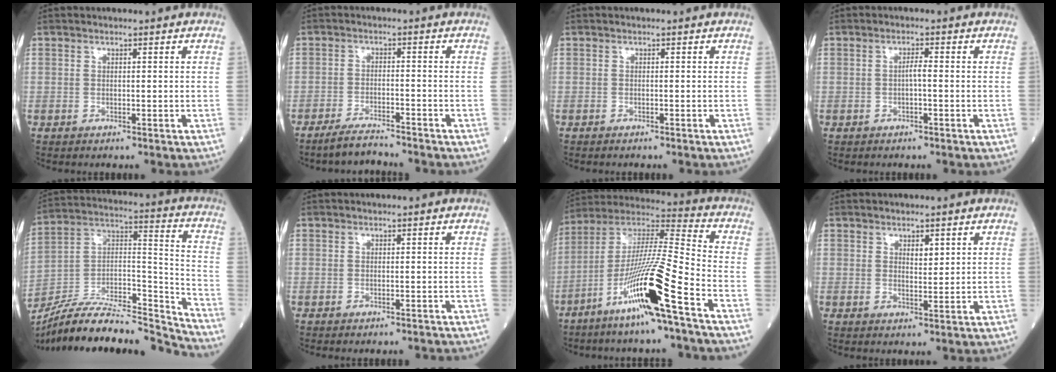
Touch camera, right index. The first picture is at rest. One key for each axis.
{"total": 4.6, "fx": -4.4, "fy": 0.0, "fz": 1.4, "tx": -0.026, "ty": -0.016, "tz": -0.078}
{"total": 0.9, "fx": -0.9, "fy": 0.1, "fz": 0.4, "tx": -0.006, "ty": -0.002, "tz": -0.012}
{"total": 1.4, "fx": -0.3, "fy": 0.1, "fz": 1.4, "tx": -0.023, "ty": 0.003, "tz": -0.007}
{"total": 23.6, "fx": -22.0, "fy": 1.8, "fz": 8.1, "tx": -0.131, "ty": 0.028, "tz": -0.365}
{"total": 2.8, "fx": -2.6, "fy": 0.6, "fz": 0.6, "tx": -0.006, "ty": -0.006, "tz": -0.034}
{"total": 16.8, "fx": -8.4, "fy": -0.8, "fz": 14.6, "tx": -0.288, "ty": -0.022, "tz": -0.160}
{"total": 1.9, "fx": 1.0, "fy": 0.7, "fz": 1.4, "tx": -0.022, "ty": -0.002, "tz": 0.017}